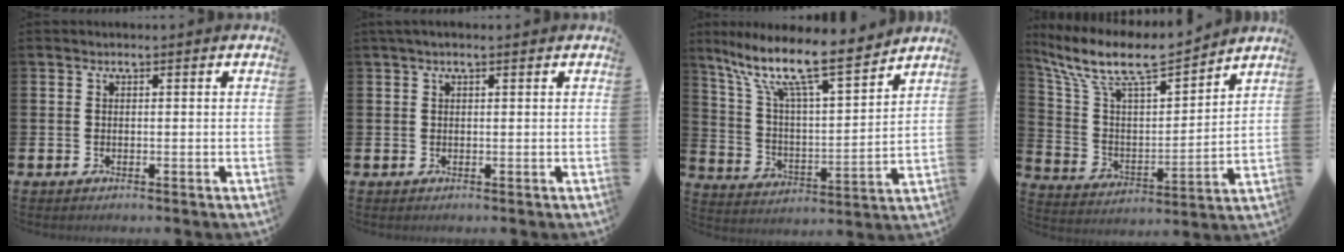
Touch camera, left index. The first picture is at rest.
{"total": 1.1, "force": [0.7, 0.2, 0.8], "torque": [-0.007, 0.000, 0.010]}
{"total": 11.7, "force": [9.4, 2.2, 6.6], "torque": [-0.154, -0.061, 0.155]}
{"total": 10.4, "force": [8.9, 2.6, 4.7], "torque": [-0.132, -0.057, 0.151]}